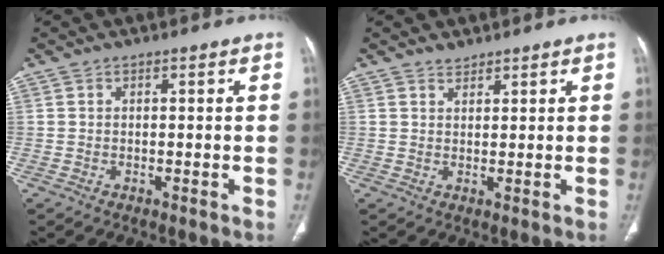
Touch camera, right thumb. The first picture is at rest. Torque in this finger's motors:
{"motor_torque": [-0.53, -0.54, -0.54, -0.34, -0.03]}